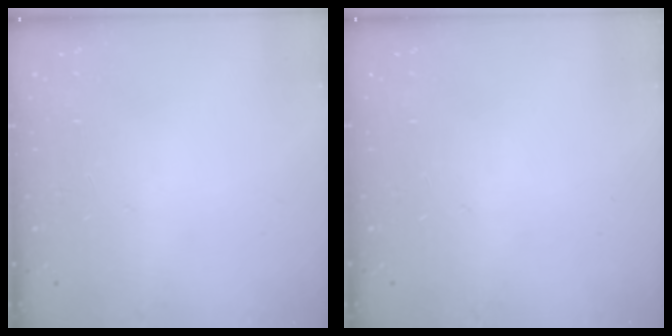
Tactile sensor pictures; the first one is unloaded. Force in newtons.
{"total": 0.0}